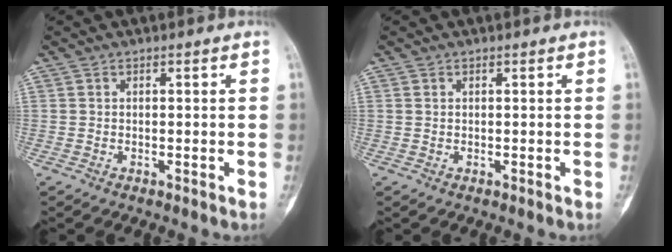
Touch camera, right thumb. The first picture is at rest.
{"total": 0.0}